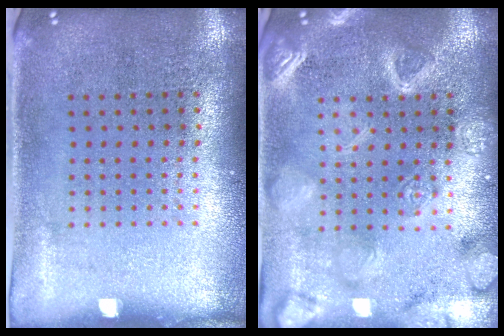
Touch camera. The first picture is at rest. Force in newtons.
{"total": 3.0, "press": 3.0, "slide": 0.2}